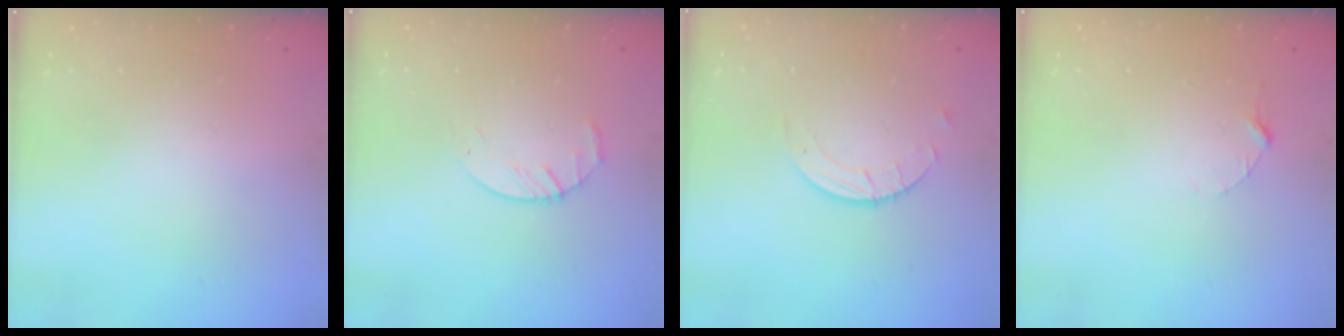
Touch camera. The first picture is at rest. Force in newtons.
{"total": 4.3, "press": 4.2, "slide": 0.6}
{"total": 2.5, "press": 2.5, "slide": 0.2}
{"total": 2.9, "press": 2.9, "slide": 0.3}